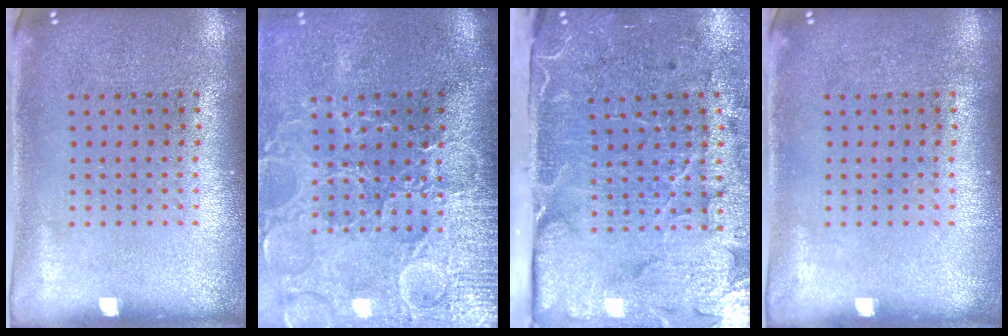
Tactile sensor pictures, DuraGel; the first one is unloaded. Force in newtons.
{"total": 4.3, "press": 3.8, "slide": 1.9}
{"total": 5.0, "press": 4.0, "slide": 3.1}
{"total": 0.0}